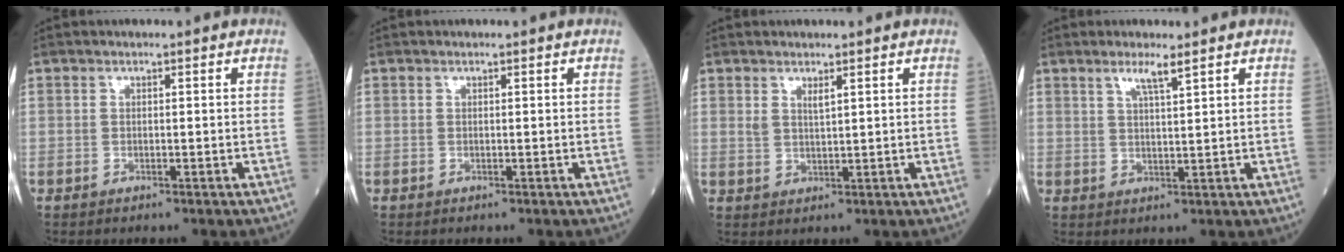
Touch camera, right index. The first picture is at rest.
{"total": 0.0}
{"total": 1.7, "force": [1.2, 0.4, 1.2], "torque": [-0.029, -0.002, 0.028]}
{"total": 3.0, "force": [2.1, -0.2, 2.2], "torque": [-0.046, -0.001, 0.044]}